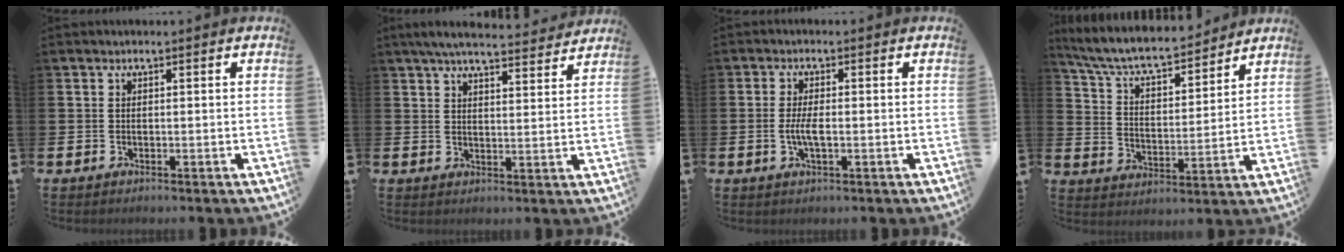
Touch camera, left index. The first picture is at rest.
{"total": 5.4, "force": [5.1, 0.6, 1.7], "torque": [-0.039, -0.029, 0.089]}
{"total": 2.9, "force": [-0.5, 0.9, 2.7], "torque": [-0.054, -0.001, -0.013]}
{"total": 7.8, "force": [7.2, 1.5, 2.6], "torque": [-0.087, -0.052, 0.123]}